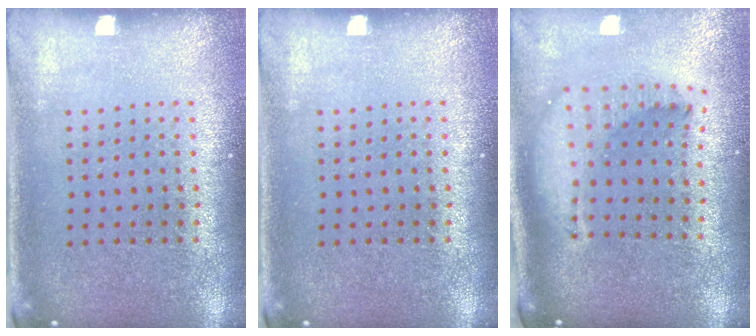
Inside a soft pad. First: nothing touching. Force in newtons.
{"total": 0.0}
{"total": 2.0, "press": 1.6, "slide": 1.2}